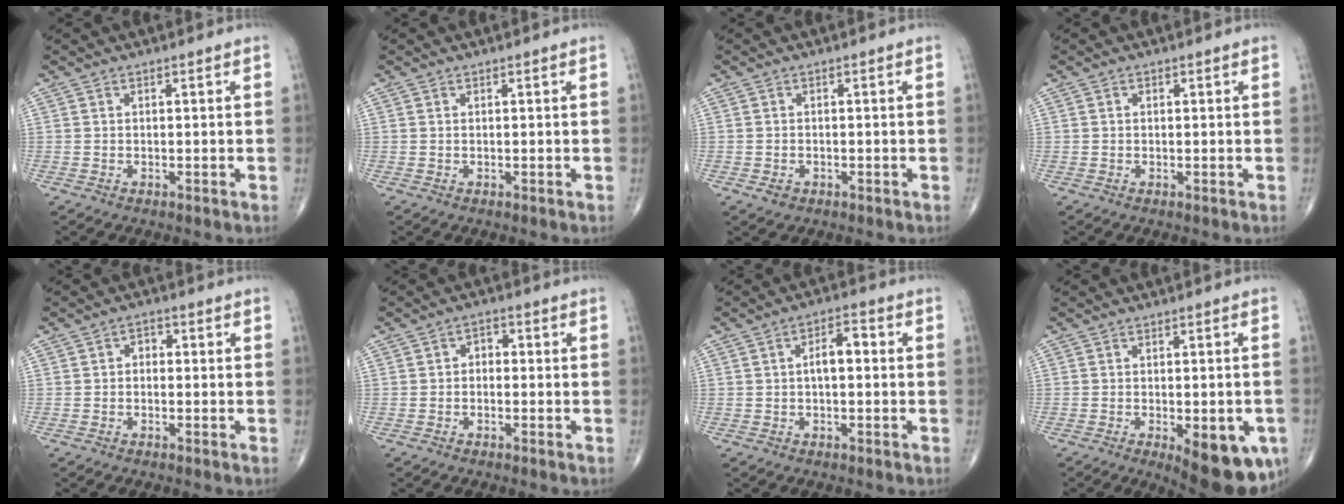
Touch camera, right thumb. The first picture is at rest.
{"total": 0.0}
{"total": 1.5, "force": [-0.7, 1.2, 0.7], "torque": [-0.006, 0.004, -0.009]}
{"total": 0.0}
{"total": 2.1, "force": [-0.2, 1.6, 1.3], "torque": [-0.003, 0.012, -0.014]}
{"total": 2.3, "force": [-0.4, 1.8, 1.5], "torque": [-0.006, 0.014, -0.019]}
{"total": 4.6, "force": [0.1, 2.2, 4.1], "torque": [-0.059, 0.017, -0.006]}
{"total": 13.7, "force": [-5.3, 5.4, 11.4], "torque": [-0.106, 0.000, -0.056]}